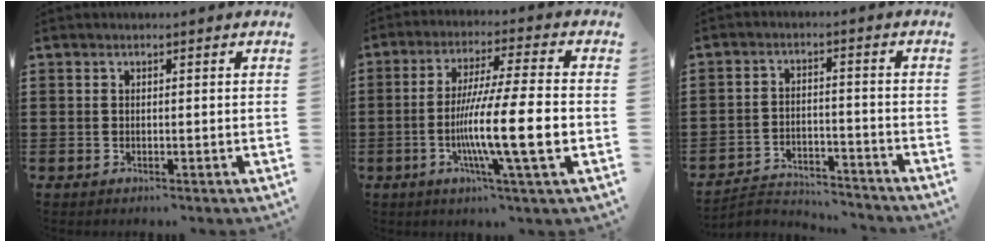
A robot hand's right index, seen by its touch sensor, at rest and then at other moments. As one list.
[{"total": 13.3, "force": [-3.2, 0.6, 12.9], "torque": [-0.244, -0.014, -0.062]}, {"total": 3.8, "force": [-3.7, 1.0, 0.5], "torque": [-0.020, 0.006, -0.078]}]